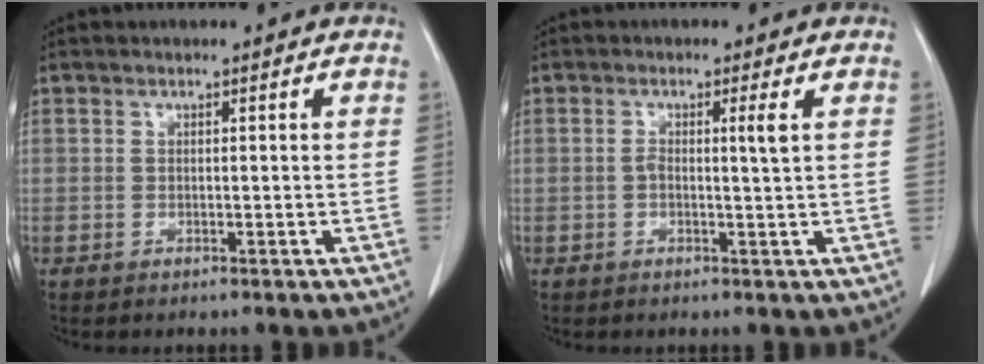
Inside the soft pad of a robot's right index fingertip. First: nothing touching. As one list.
[{"total": 2.3, "force": [0.3, -0.3, 2.2], "torque": [-0.047, 0.002, 0.008]}]